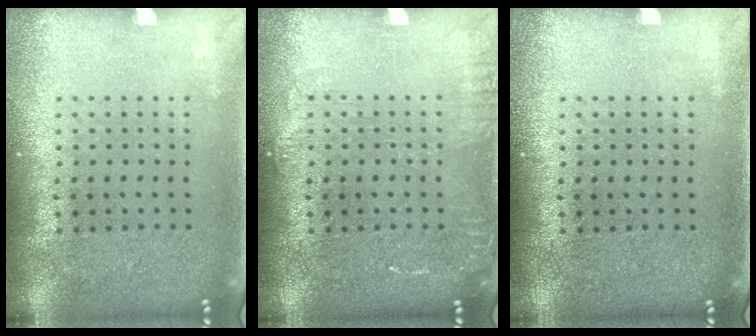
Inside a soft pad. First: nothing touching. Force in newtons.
{"total": 1.3, "press": 1.2, "slide": 0.2}
{"total": 0.0}